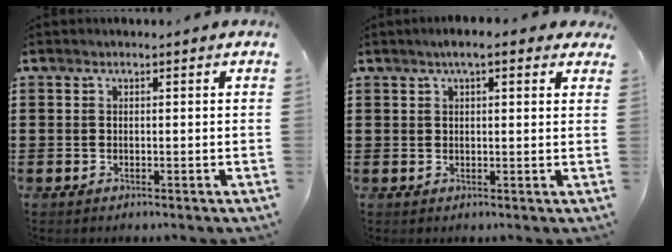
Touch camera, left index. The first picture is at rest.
{"total": 3.3, "force": [1.8, 0.7, 2.6], "torque": [-0.055, 0.006, 0.031]}